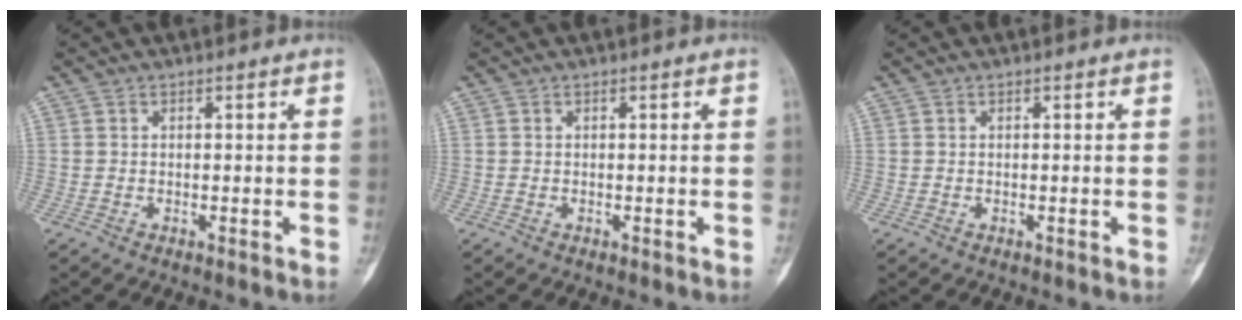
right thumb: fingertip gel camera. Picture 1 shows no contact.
{"total": 0.0}
{"total": 0.0}